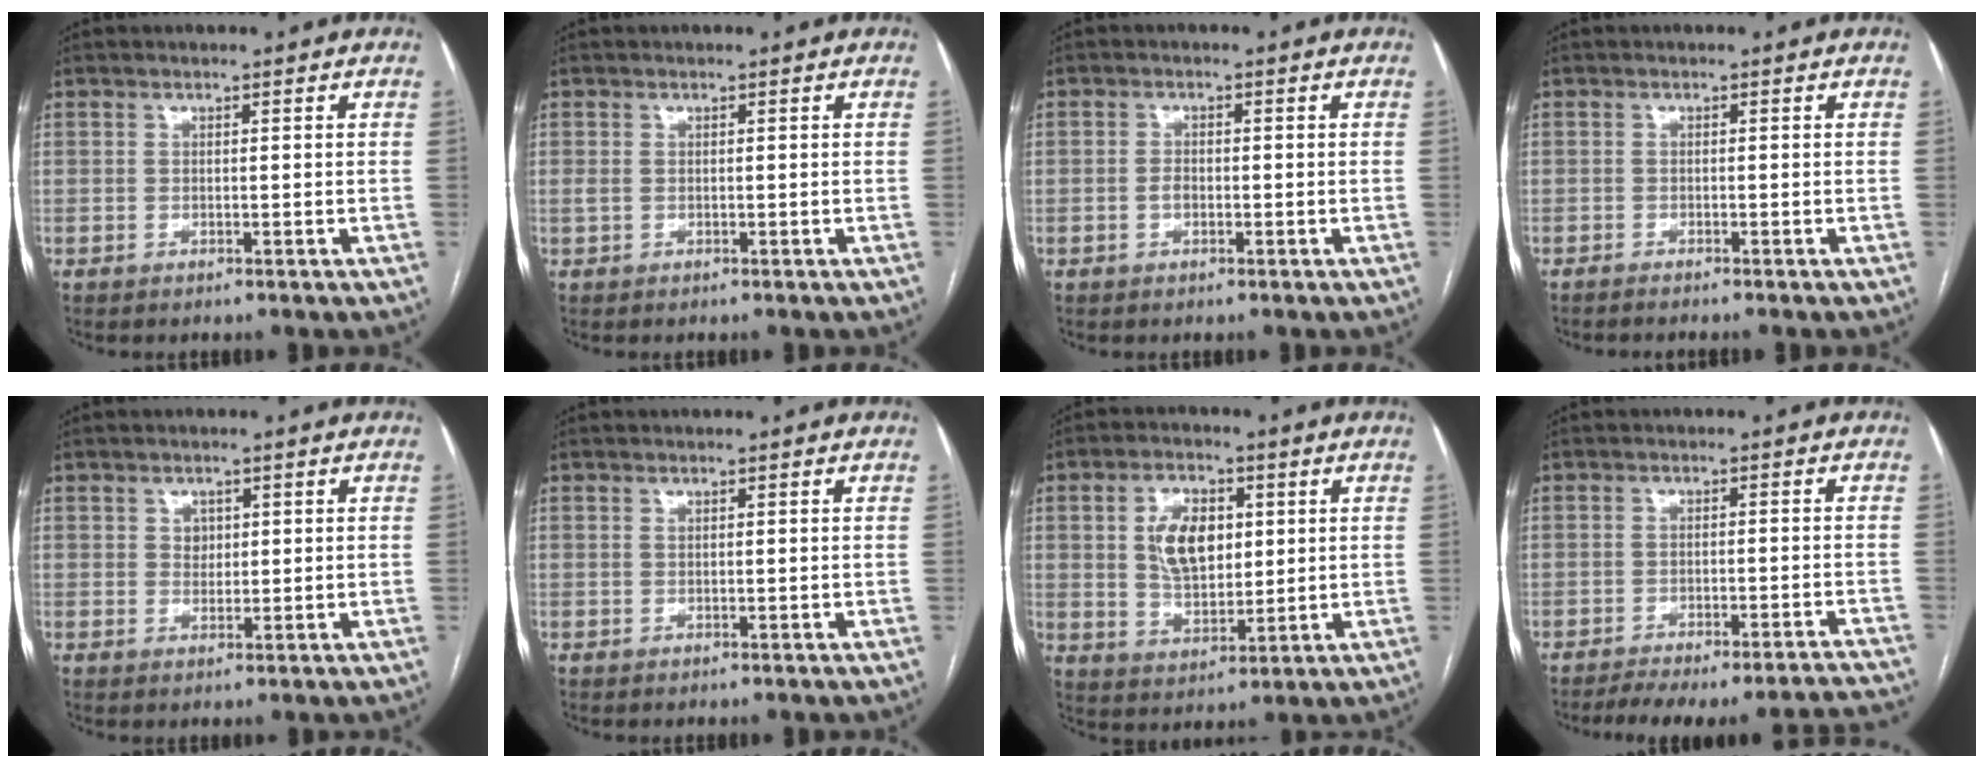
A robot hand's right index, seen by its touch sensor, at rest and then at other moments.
{"total": 0.6, "force": [0.0, 0.4, 0.4], "torque": [-0.012, 0.000, 0.000]}
{"total": 1.5, "force": [-0.4, 0.8, 1.1], "torque": [-0.019, 0.003, -0.006]}
{"total": 2.6, "force": [-2.2, -0.1, 1.2], "torque": [-0.014, 0.000, -0.028]}
{"total": 2.1, "force": [0.7, 1.7, 0.9], "torque": [-0.014, 0.000, 0.012]}
{"total": 0.0}
{"total": 8.9, "force": [2.1, 5.2, 6.9], "torque": [-0.131, 0.010, 0.045]}
{"total": 14.7, "force": [-14.0, 0.9, 4.4], "torque": [-0.037, 0.010, -0.175]}